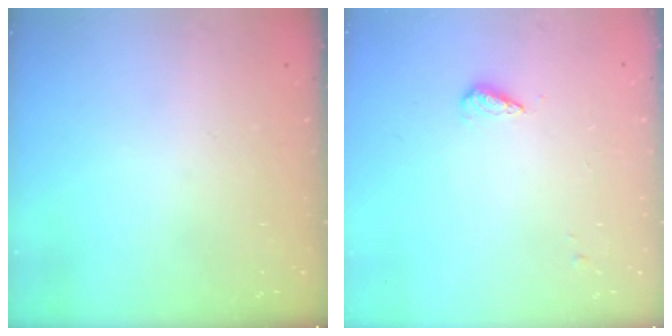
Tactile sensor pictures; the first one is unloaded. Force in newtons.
{"total": 3.6, "press": 3.5, "slide": 1.1}